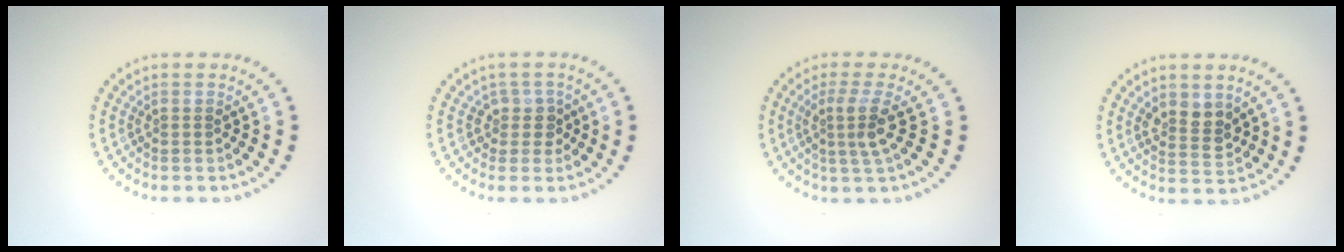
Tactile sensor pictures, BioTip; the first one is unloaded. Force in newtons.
{"total": 1.9, "press": 1.4, "slide": 1.2}
{"total": 2.7, "press": 2.0, "slide": 1.9}
{"total": 2.5, "press": 2.3, "slide": 0.9}